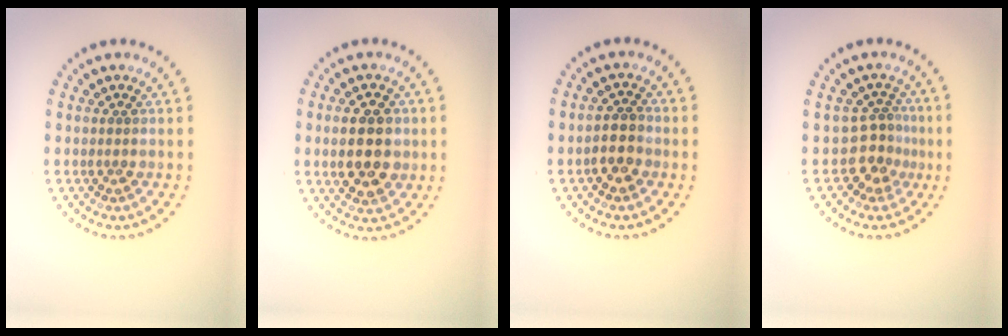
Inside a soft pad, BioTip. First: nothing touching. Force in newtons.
{"total": 5.1, "press": 5.1, "slide": 0.2}
{"total": 2.5, "press": 2.3, "slide": 0.9}
{"total": 2.7, "press": 2.0, "slide": 1.9}